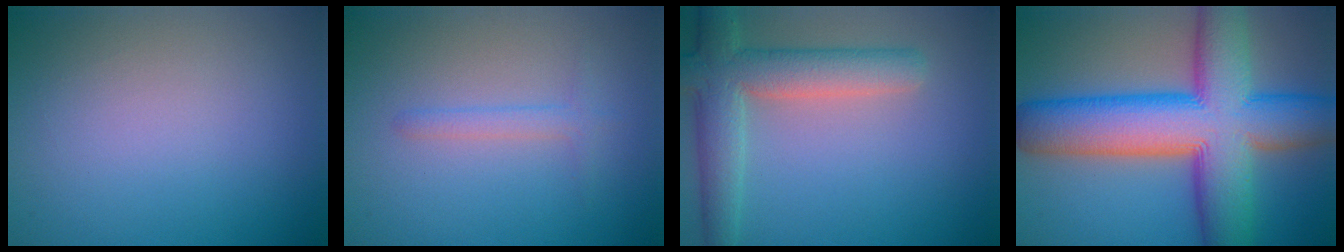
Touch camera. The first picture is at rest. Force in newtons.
{"total": 1.4, "press": 1.4, "slide": 0.1}
{"total": 6.0, "press": 6.0, "slide": 0.6}
{"total": 14.3, "press": 14.3, "slide": 0.6}